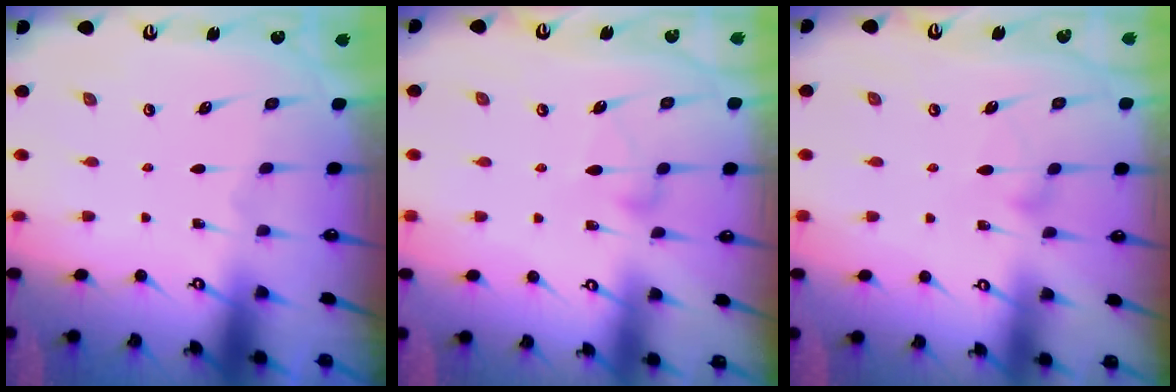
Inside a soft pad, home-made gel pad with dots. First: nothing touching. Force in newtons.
{"total": 6.0, "press": 6.0, "slide": 0.4}
{"total": 7.0, "press": 7.0, "slide": 0.5}